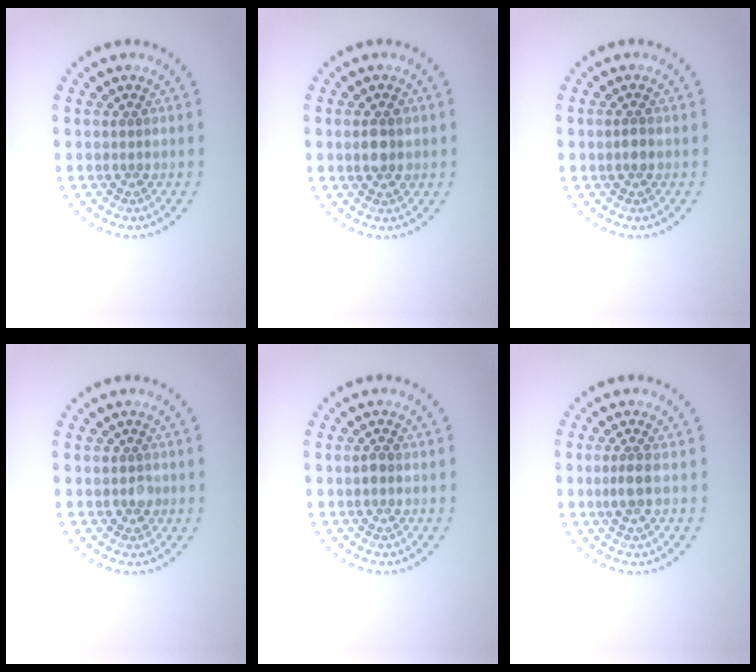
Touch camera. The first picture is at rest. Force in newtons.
{"total": 1.9, "press": 1.9, "slide": 0.3}
{"total": 1.1, "press": 1.0, "slide": 0.4}
{"total": 1.0, "press": 0.9, "slide": 0.4}
{"total": 0.9, "press": 0.9, "slide": 0.0}
{"total": 1.7, "press": 1.4, "slide": 1.0}